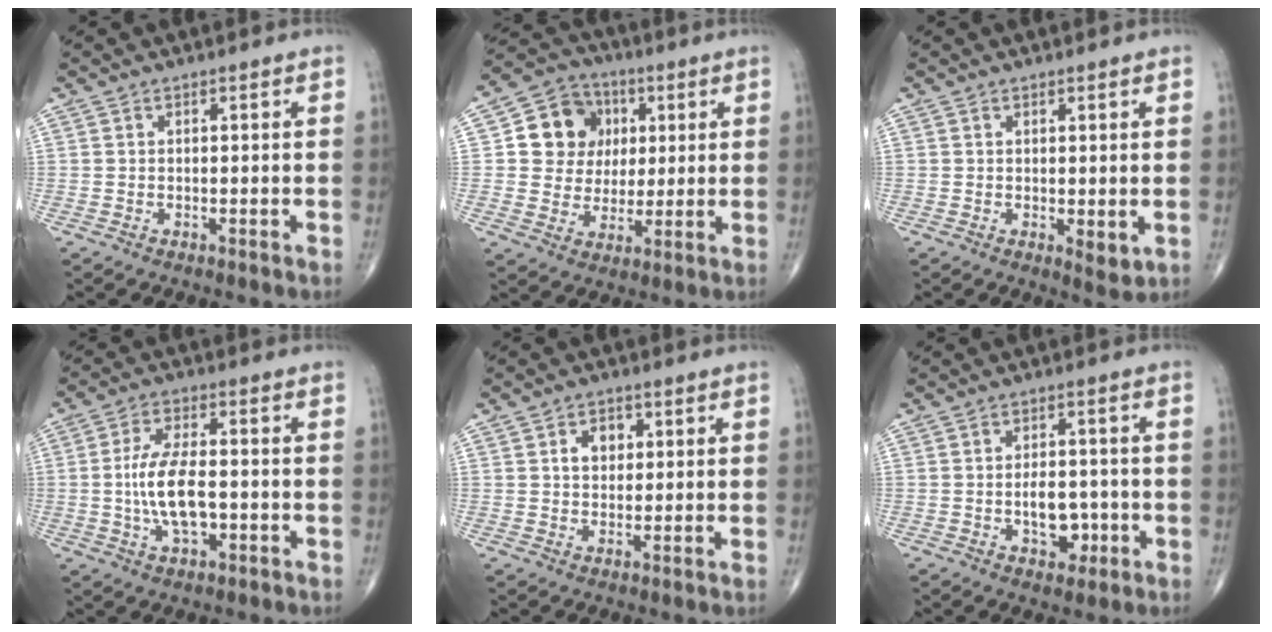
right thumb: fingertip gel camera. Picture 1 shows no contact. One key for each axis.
{"total": 12.0, "fx": 2.7, "fy": 10.8, "fz": 4.5, "tx": -0.032, "ty": 0.002, "tz": 0.046}
{"total": 2.8, "fx": 0.0, "fy": 1.2, "fz": 2.6, "tx": -0.035, "ty": -0.011, "tz": 0.004}
{"total": 10.0, "fx": -1.3, "fy": 4.6, "fz": 8.8, "tx": -0.172, "ty": 0.009, "tz": -0.025}
{"total": 4.6, "fx": 1.3, "fy": 3.5, "fz": 2.8, "tx": -0.022, "ty": -0.001, "tz": 0.019}
{"total": 6.6, "fx": -1.6, "fy": 4.2, "fz": 4.8, "tx": -0.048, "ty": 0.013, "tz": -0.019}